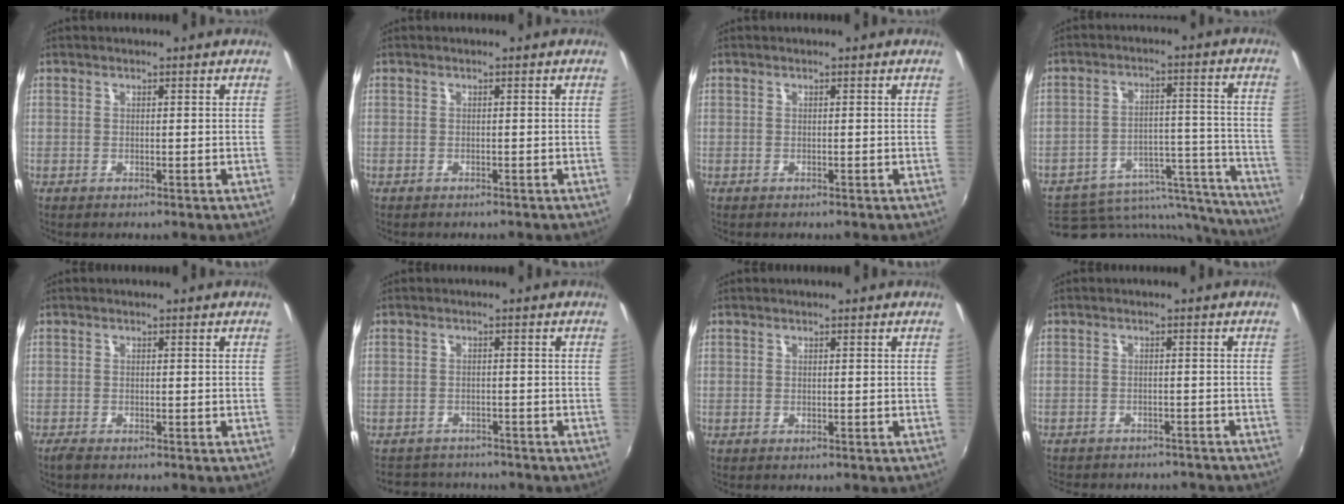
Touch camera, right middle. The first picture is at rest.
{"total": 0.9, "force": [-0.8, 0.4, 0.2], "torque": [-0.007, -0.003, -0.012]}
{"total": 0.0}
{"total": 20.4, "force": [-16.9, 8.5, 7.4], "torque": [-0.118, 0.025, -0.205]}
{"total": 1.3, "force": [-1.0, 0.2, 0.7], "torque": [-0.015, -0.006, -0.021]}
{"total": 7.2, "force": [-6.6, 2.7, 1.2], "torque": [-0.037, 0.008, -0.100]}
{"total": 0.0}
{"total": 10.8, "force": [-9.5, 3.6, 3.6], "torque": [-0.086, -0.013, -0.127]}